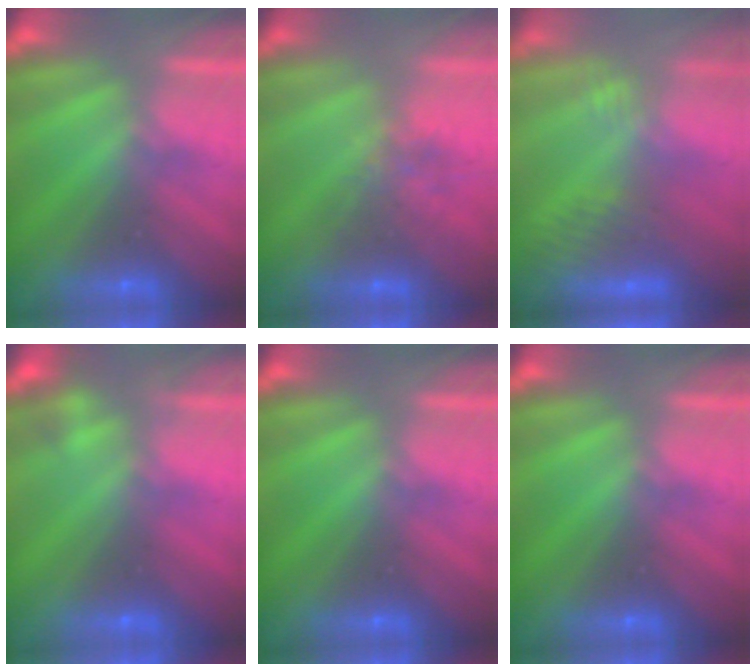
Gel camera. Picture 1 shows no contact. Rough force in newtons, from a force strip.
{"total": 4.2}
{"total": 2.7}
{"total": 2.1}
{"total": 0.0}
{"total": 0.0}